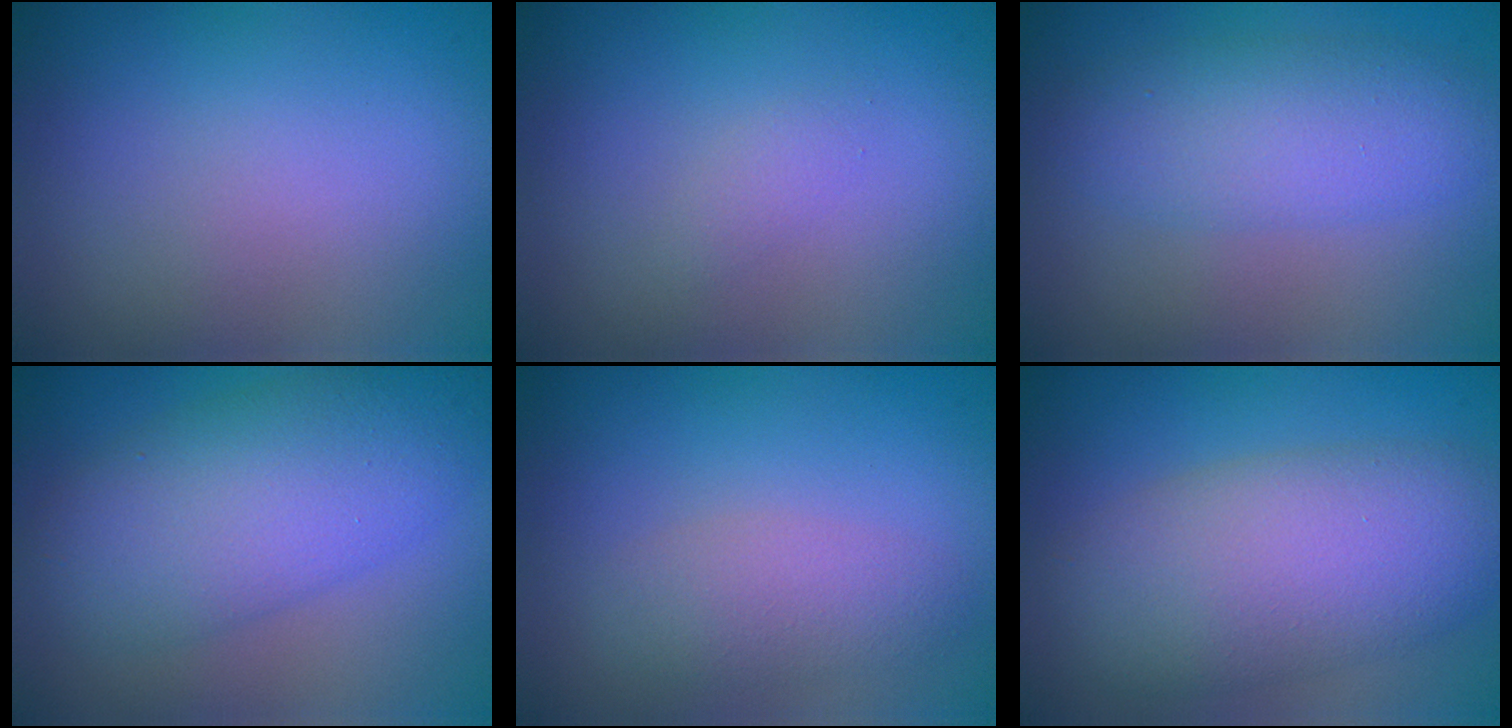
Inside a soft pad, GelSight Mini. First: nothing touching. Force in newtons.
{"total": 0.7, "press": 0.7, "slide": 0.0}
{"total": 4.6, "press": 4.6, "slide": 0.2}
{"total": 7.6, "press": 7.6, "slide": 0.4}
{"total": 2.4, "press": 2.4, "slide": 0.0}
{"total": 7.8, "press": 7.8, "slide": 0.4}